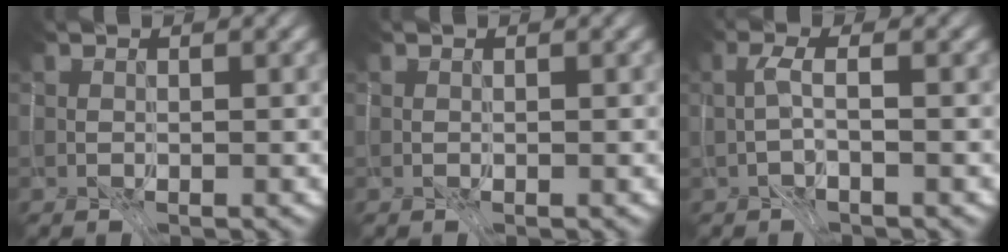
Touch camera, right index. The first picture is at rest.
{"total": 0.0}
{"total": 4.0, "force": [-2.8, -2.7, -0.5], "torque": [0.018, -0.020, -0.033]}